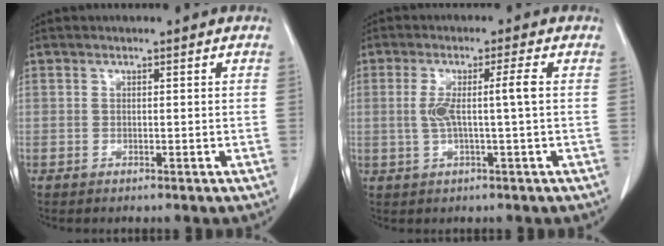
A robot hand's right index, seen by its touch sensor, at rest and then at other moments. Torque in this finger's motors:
{"motor_torque": [0.14, 0.16, 0.14, 0.04]}